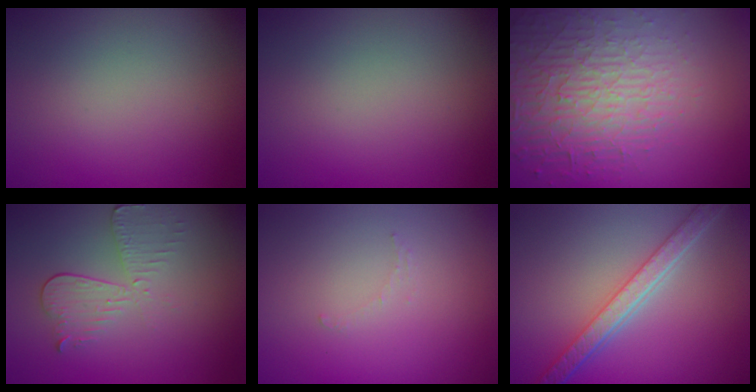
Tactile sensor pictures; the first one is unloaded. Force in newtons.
{"total": 0.0}
{"total": 6.4, "press": 5.0, "slide": 4.0}
{"total": 3.1, "press": 2.7, "slide": 1.6}
{"total": 0.7, "press": 0.7, "slide": 0.1}
{"total": 5.3, "press": 4.2, "slide": 3.3}